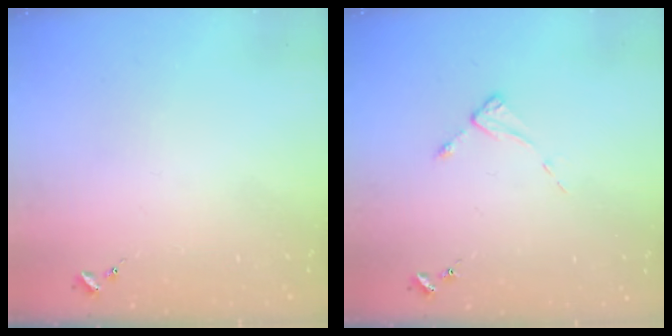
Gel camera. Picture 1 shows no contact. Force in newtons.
{"total": 2.6, "press": 2.6, "slide": 0.4}